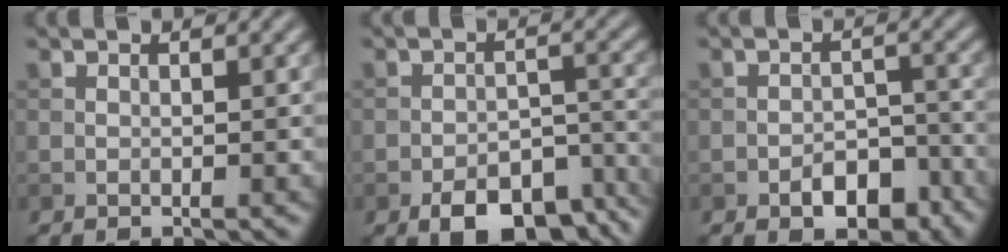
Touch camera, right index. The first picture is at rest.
{"total": 8.9, "force": [-6.0, 4.3, 5.1], "torque": [-0.065, -0.014, -0.089]}
{"total": 4.4, "force": [-2.6, 2.4, 2.6], "torque": [-0.034, 0.002, -0.039]}